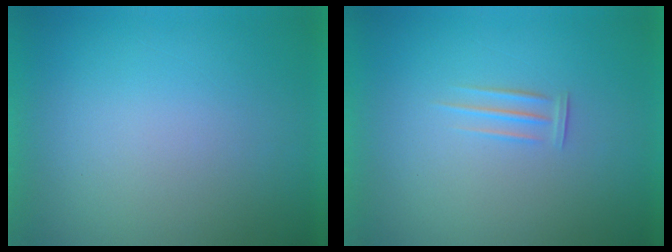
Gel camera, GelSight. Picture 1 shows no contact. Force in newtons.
{"total": 1.7}